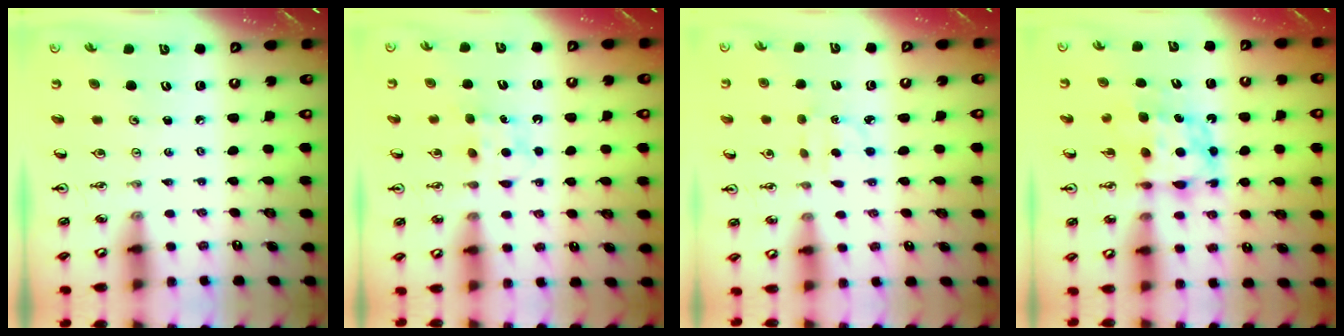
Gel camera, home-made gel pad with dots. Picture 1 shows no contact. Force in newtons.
{"total": 5.0, "press": 5.0, "slide": 0.6}
{"total": 3.2, "press": 3.1, "slide": 0.4}
{"total": 6.9, "press": 6.9, "slide": 0.5}